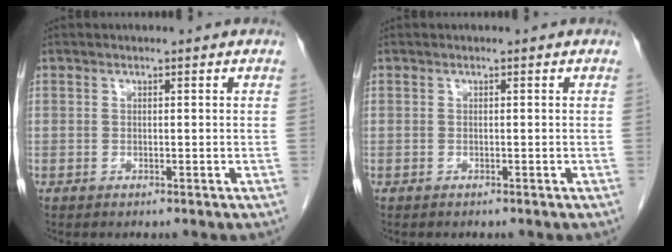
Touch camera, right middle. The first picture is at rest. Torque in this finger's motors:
{"motor_torque": [-0.21, -0.22, -0.02, -0.01]}